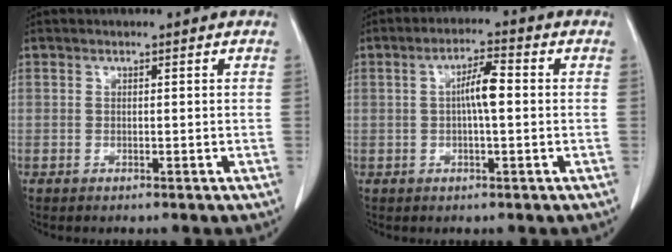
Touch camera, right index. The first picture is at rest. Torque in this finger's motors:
{"motor_torque": [0.88, -0.11, 0.42, 0.10]}